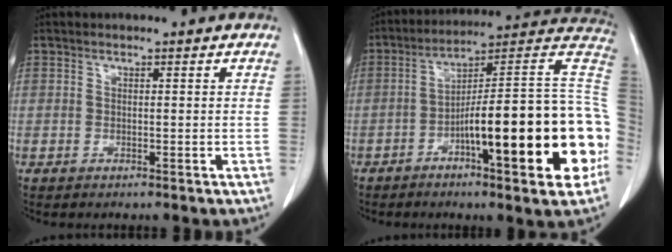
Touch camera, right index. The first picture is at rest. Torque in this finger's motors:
{"motor_torque": [1.58, -0.56, 0.87, 0.18]}